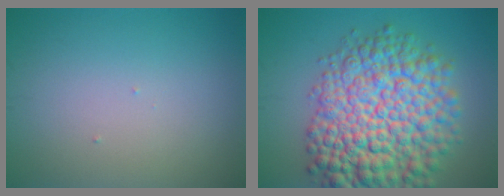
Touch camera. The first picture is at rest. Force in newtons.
{"total": 12.7, "press": 12.7, "slide": 0.4}